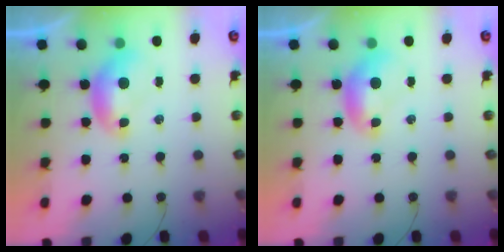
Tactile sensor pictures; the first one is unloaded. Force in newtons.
{"total": 0.0}